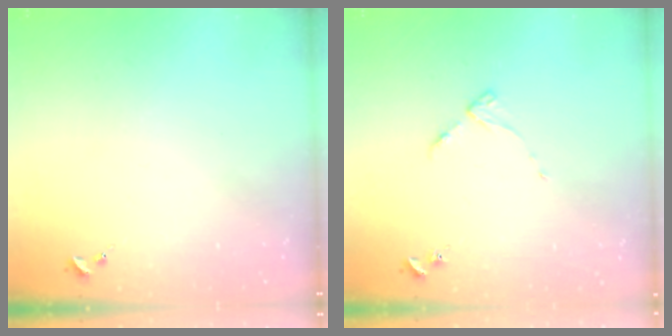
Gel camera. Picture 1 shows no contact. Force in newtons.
{"total": 3.3, "press": 3.3, "slide": 0.4}